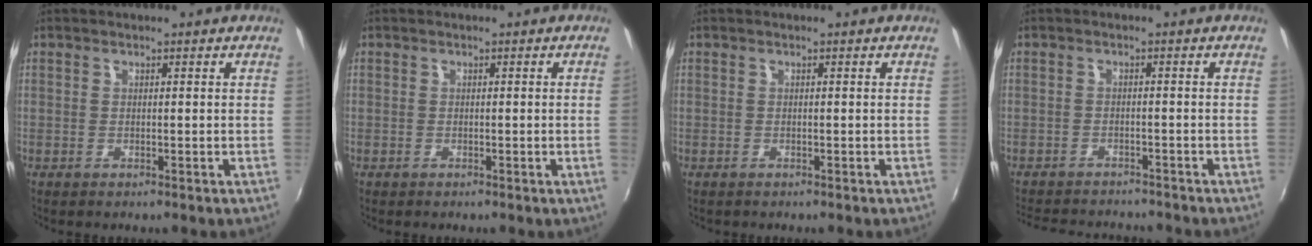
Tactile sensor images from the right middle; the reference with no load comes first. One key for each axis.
{"total": 1.0, "fx": 0.0, "fy": -0.7, "fz": 0.8, "tx": -0.004, "ty": -0.009, "tz": 0.000}
{"total": 0.0}
{"total": 10.2, "fx": -9.3, "fy": 2.5, "fz": 3.2, "tx": -0.085, "ty": -0.008, "tz": -0.140}